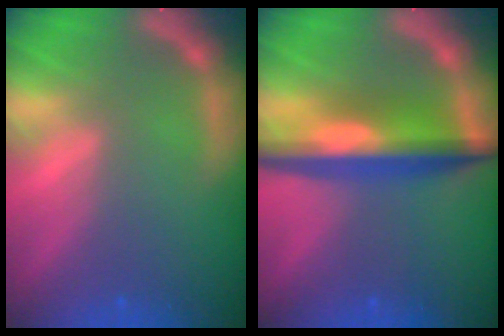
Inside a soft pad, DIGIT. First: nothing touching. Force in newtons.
{"total": 7.4}